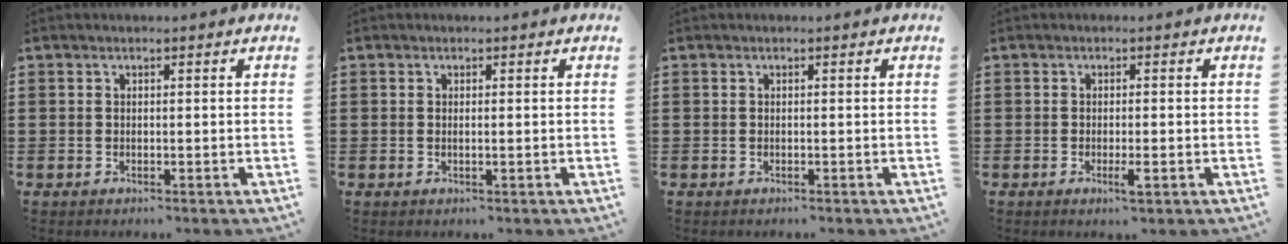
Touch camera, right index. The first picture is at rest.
{"total": 0.5, "force": [0.1, 0.0, 0.5], "torque": [-0.009, -0.002, 0.001]}
{"total": 0.0}
{"total": 2.2, "force": [-0.9, 0.2, 1.9], "torque": [-0.040, -0.006, -0.018]}